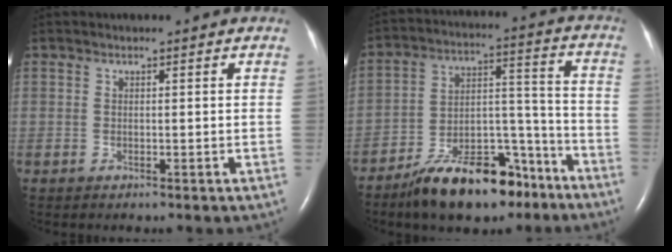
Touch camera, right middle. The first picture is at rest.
{"total": 15.8, "force": [-11.4, 6.1, 9.0], "torque": [-0.134, 0.034, -0.183]}